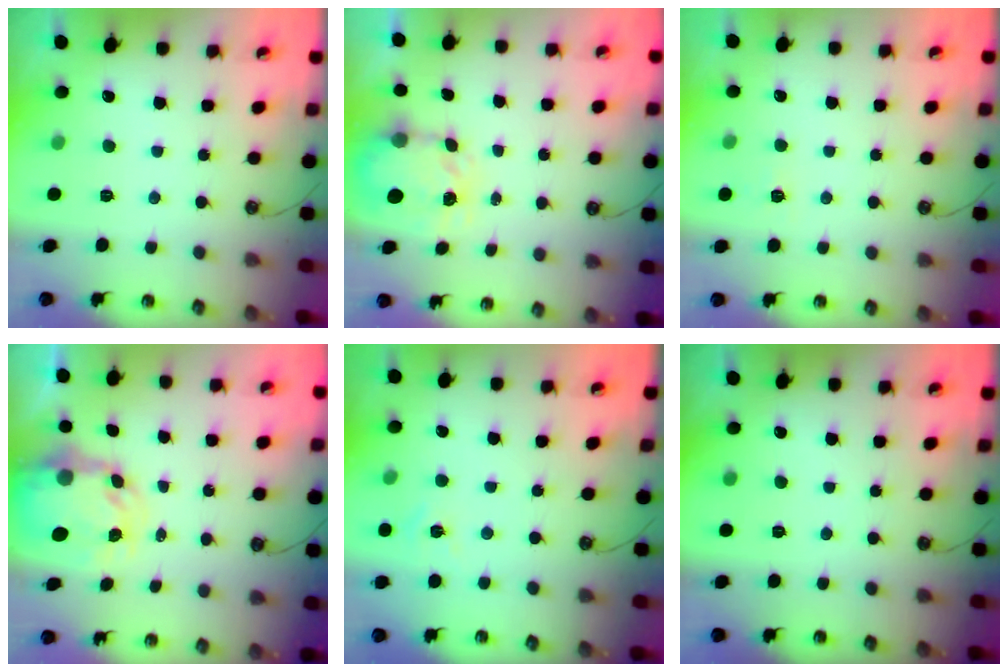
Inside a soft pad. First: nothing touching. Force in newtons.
{"total": 3.8, "press": 3.8, "slide": 0.5}
{"total": 2.7, "press": 2.7, "slide": 0.4}
{"total": 6.0, "press": 5.9, "slide": 0.5}
{"total": 5.0, "press": 5.0, "slide": 0.5}
{"total": 0.0}